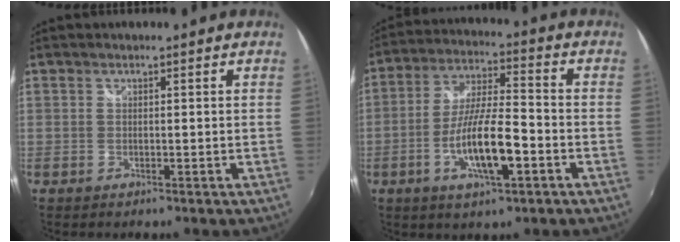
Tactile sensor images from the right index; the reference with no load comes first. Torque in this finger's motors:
{"motor_torque": [0.64, -0.27, 0.49, 0.17]}